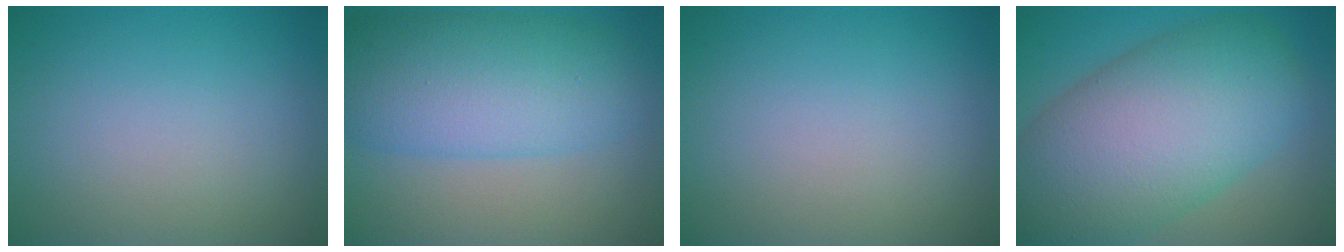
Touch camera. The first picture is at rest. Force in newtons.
{"total": 8.6, "press": 8.6, "slide": 0.2}
{"total": 0.0}
{"total": 13.0, "press": 12.9, "slide": 0.5}